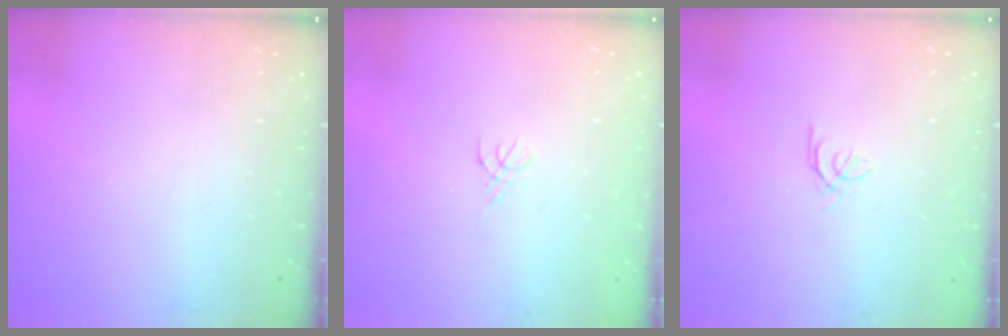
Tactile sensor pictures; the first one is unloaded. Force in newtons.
{"total": 1.8, "press": 1.7, "slide": 0.5}
{"total": 0.6, "press": 0.4, "slide": 0.3}